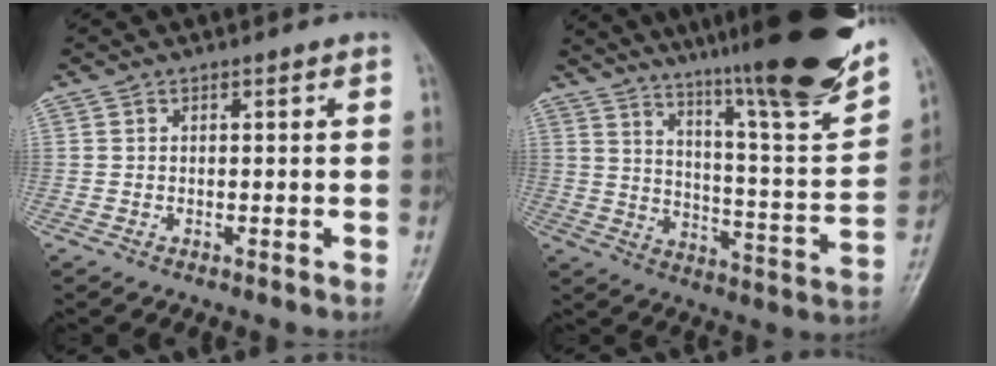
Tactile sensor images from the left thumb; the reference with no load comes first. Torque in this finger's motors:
{"motor_torque": [1.44, 0.00, 1.30, -1.46, 0.09]}